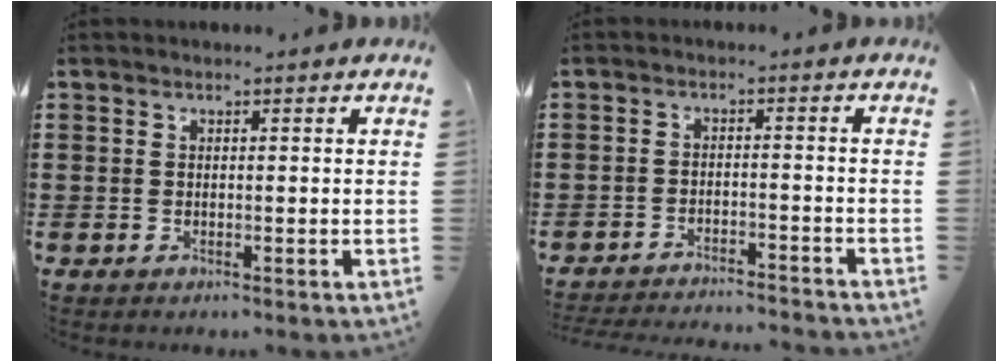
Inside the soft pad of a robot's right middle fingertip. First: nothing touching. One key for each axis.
{"total": 3.1, "fx": -3.1, "fy": -0.2, "fz": 0.2, "tx": -0.005, "ty": 0.000, "tz": -0.066}